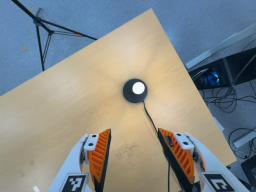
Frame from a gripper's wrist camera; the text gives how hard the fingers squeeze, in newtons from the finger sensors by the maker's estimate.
{"total": 0.0}